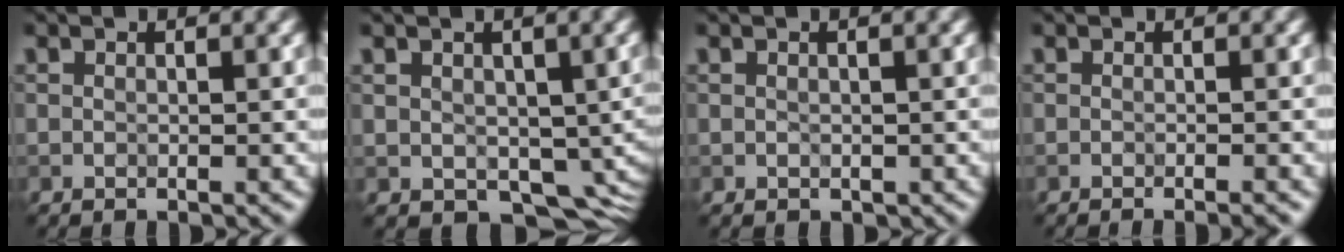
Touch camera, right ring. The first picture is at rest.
{"total": 6.5, "force": [-0.1, 4.7, 4.6], "torque": [-0.069, -0.026, 0.006]}
{"total": 0.9, "force": [-0.1, 0.7, 0.5], "torque": [-0.007, -0.002, 0.000]}
{"total": 0.8, "force": [-0.7, -0.3, 0.3], "torque": [-0.002, 0.004, -0.012]}